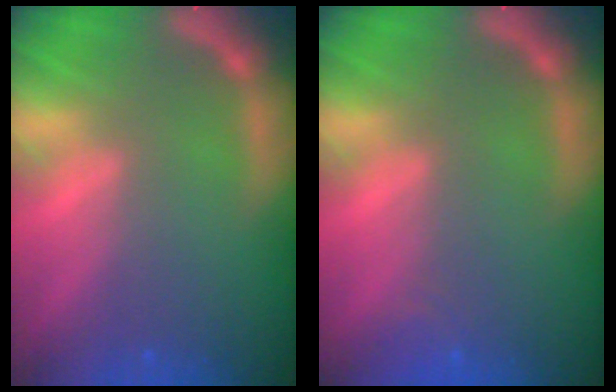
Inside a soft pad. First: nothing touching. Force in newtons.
{"total": 1.4}